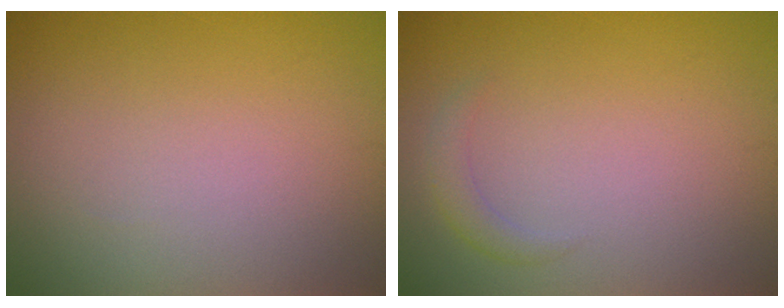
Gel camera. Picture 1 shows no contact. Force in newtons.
{"total": 1.3, "press": 1.3, "slide": 0.1}